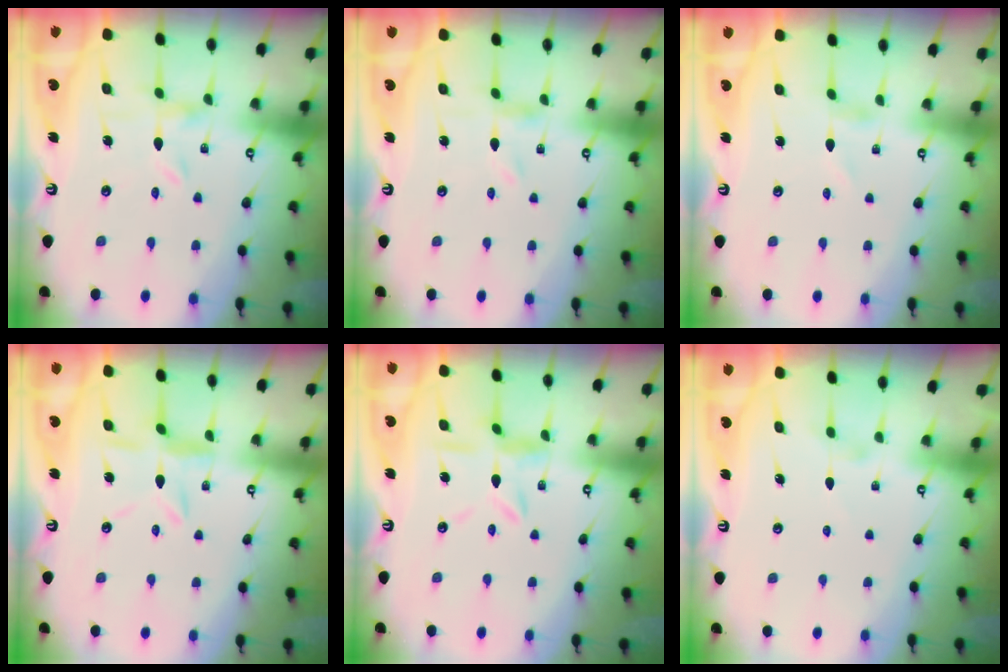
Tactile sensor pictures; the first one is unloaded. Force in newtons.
{"total": 0.0}
{"total": 1.2, "press": 1.1, "slide": 0.1}
{"total": 6.1, "press": 6.1, "slide": 0.5}
{"total": 7.6, "press": 7.6, "slide": 0.6}
{"total": 1.4, "press": 1.4, "slide": 0.3}